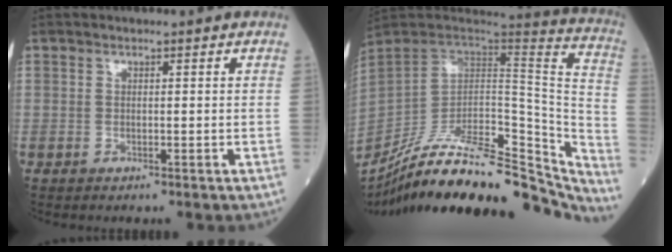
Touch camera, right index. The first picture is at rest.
{"total": 34.8, "force": [-29.7, 9.0, 15.7], "torque": [-0.197, -0.023, -0.418]}